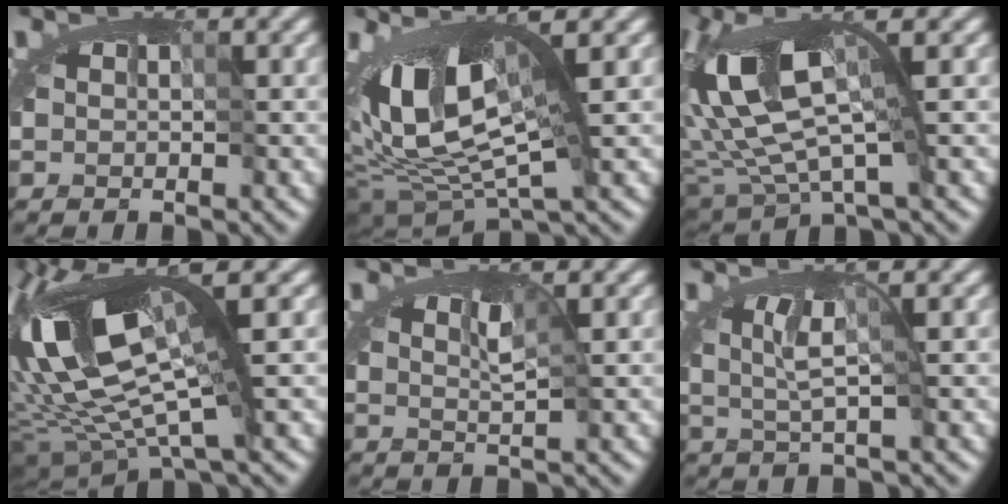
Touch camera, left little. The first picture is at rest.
{"total": 9.4, "force": [-0.8, 3.6, 8.7], "torque": [-0.153, -0.011, -0.017]}
{"total": 8.6, "force": [-0.4, 3.0, 8.0], "torque": [-0.173, -0.008, -0.017]}
{"total": 12.6, "force": [-1.0, 4.0, 11.9], "torque": [-0.244, 0.002, -0.022]}
{"total": 1.1, "force": [0.9, 0.0, 0.6], "torque": [-0.008, 0.005, 0.004]}
{"total": 1.9, "force": [-0.3, 0.1, 1.8], "torque": [-0.030, -0.001, -0.007]}